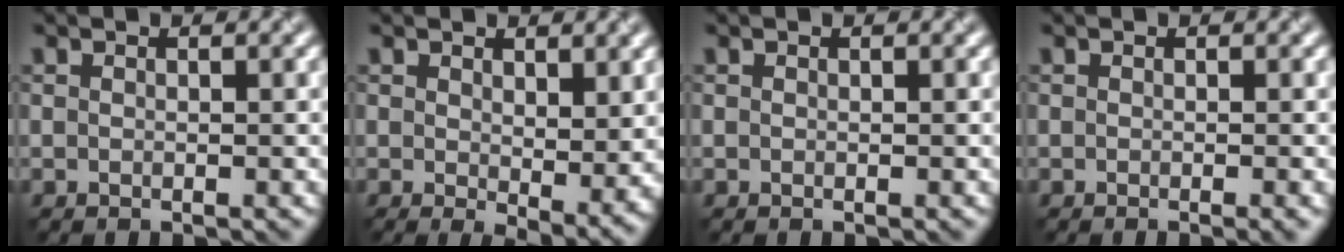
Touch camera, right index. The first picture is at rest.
{"total": 4.1, "force": [0.4, 1.8, 3.7], "torque": [-0.069, -0.018, 0.017]}
{"total": 0.0}
{"total": 1.5, "force": [-0.6, 0.4, 1.2], "torque": [-0.013, 0.000, -0.006]}